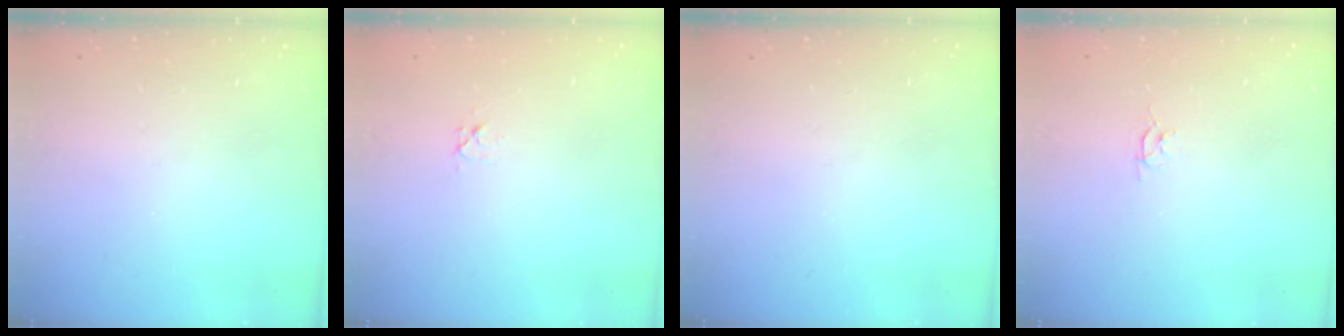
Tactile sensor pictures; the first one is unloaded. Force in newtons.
{"total": 3.4, "press": 3.4, "slide": 0.4}
{"total": 0.0}
{"total": 2.6, "press": 2.6, "slide": 0.3}